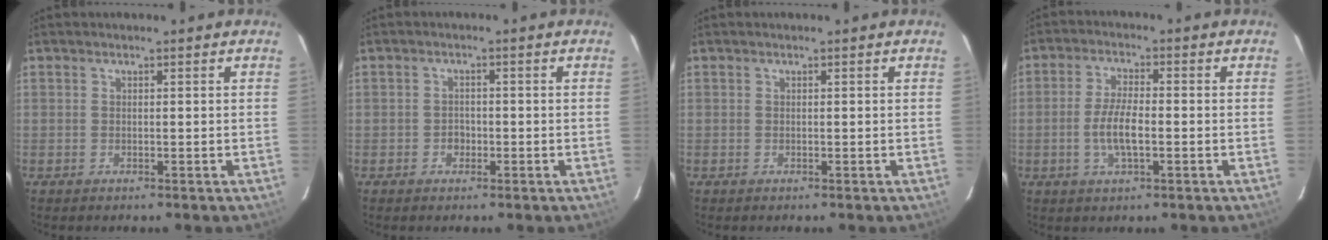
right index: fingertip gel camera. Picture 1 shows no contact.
{"total": 2.0, "force": [-0.8, 1.7, 0.6], "torque": [-0.011, 0.004, -0.011]}
{"total": 0.0}
{"total": 6.3, "force": [-1.5, 2.0, 5.7], "torque": [-0.117, -0.002, -0.029]}